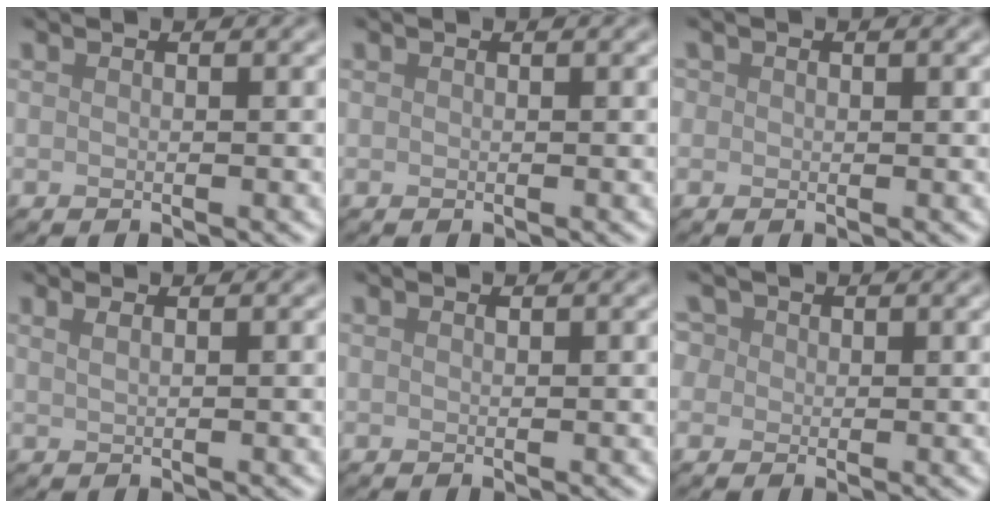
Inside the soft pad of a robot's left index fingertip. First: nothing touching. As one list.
[{"total": 0.0}, {"total": 1.0, "force": [0.4, 0.8, 0.4], "torque": [-0.001, -0.001, 0.003]}, {"total": 1.2, "force": [0.8, 0.5, 0.7], "torque": [-0.015, 0.001, 0.012]}, {"total": 0.0}, {"total": 3.3, "force": [1.5, 2.6, 1.5], "torque": [-0.027, 0.020, 0.007]}]